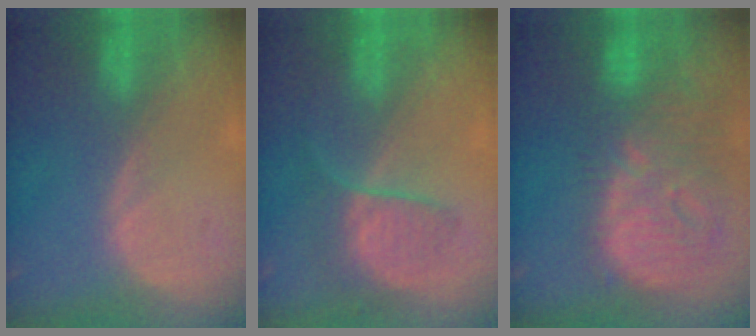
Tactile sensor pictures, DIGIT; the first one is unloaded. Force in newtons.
{"total": 6.4, "press": 6.0, "slide": 2.3}
{"total": 13.4, "press": 11.6, "slide": 6.7}